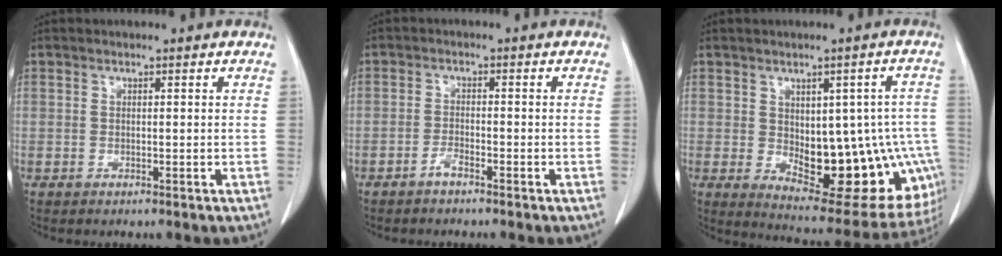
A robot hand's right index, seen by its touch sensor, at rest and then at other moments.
{"total": 1.6, "force": [-1.2, 0.1, 1.1], "torque": [-0.018, 0.001, -0.026]}
{"total": 18.4, "force": [-3.0, 8.8, 15.9], "torque": [-0.146, 0.013, -0.011]}